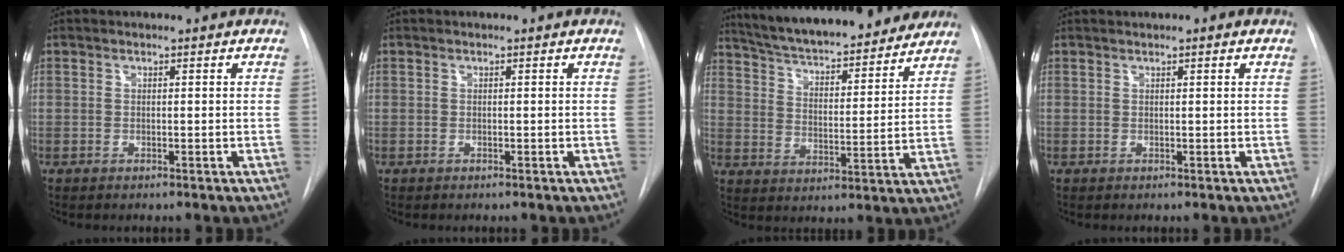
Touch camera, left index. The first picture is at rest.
{"total": 0.0}
{"total": 22.6, "force": [20.1, 4.2, 9.5], "torque": [-0.159, -0.003, 0.285]}
{"total": 1.6, "force": [1.1, 0.1, 1.1], "torque": [-0.014, 0.016, 0.014]}